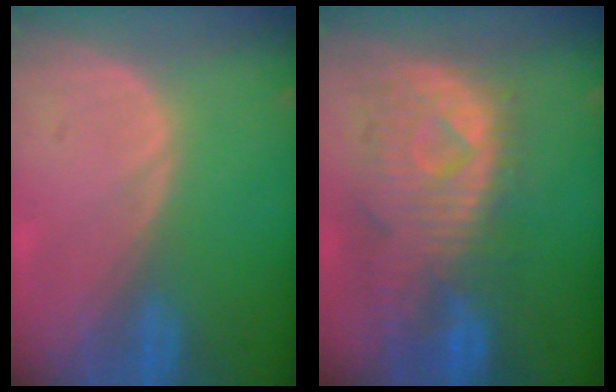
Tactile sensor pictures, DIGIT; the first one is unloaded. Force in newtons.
{"total": 11.1, "press": 9.7, "slide": 5.5}